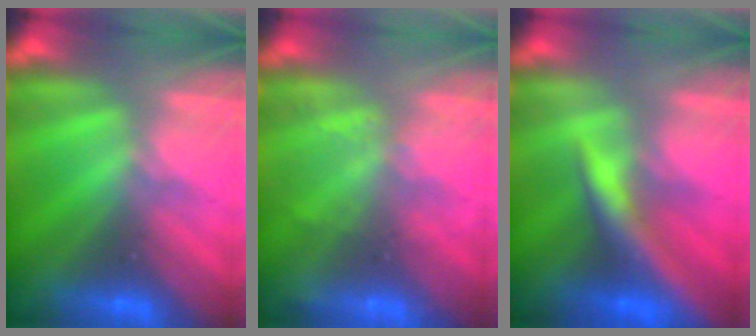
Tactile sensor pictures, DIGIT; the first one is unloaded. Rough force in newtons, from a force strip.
{"total": 2.3}
{"total": 7.3}